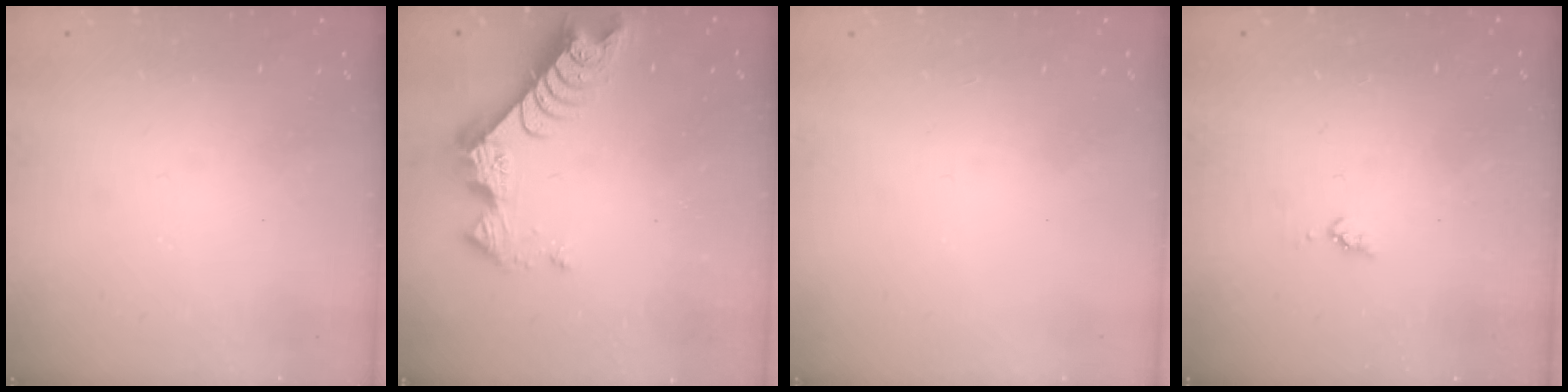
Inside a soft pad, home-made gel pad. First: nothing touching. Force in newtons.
{"total": 9.5, "press": 9.5, "slide": 0.8}
{"total": 0.0}
{"total": 4.4, "press": 4.3, "slide": 0.4}